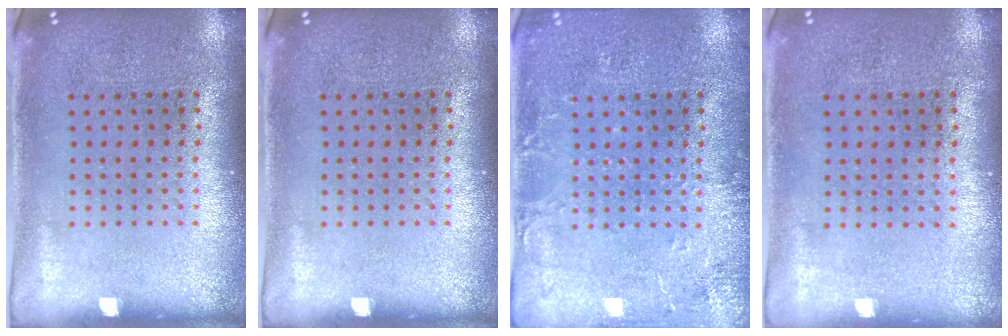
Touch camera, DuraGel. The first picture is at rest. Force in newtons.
{"total": 0.0}
{"total": 2.8, "press": 2.8, "slide": 0.4}
{"total": 0.0}